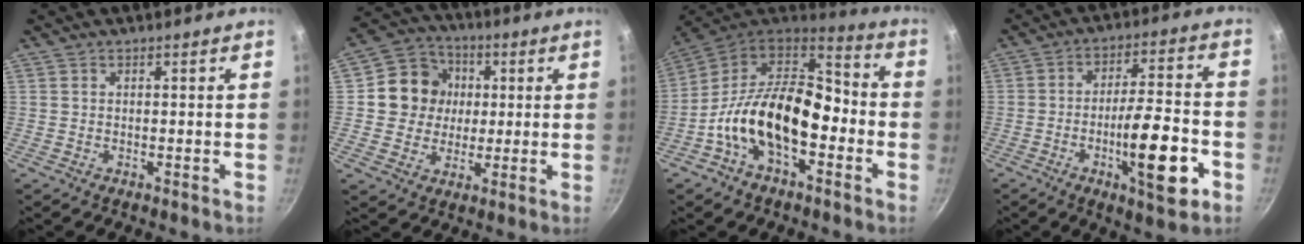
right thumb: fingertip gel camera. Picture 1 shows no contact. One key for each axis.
{"total": 11.4, "fx": 1.6, "fy": 10.5, "fz": 4.0, "tx": -0.032, "ty": 0.016, "tz": 0.016}
{"total": 20.0, "fx": -4.6, "fy": 11.8, "fz": 15.5, "tx": -0.251, "ty": 0.056, "tz": -0.095}
{"total": 15.2, "fx": -5.5, "fy": 4.2, "fz": 13.6, "tx": -0.196, "ty": 0.031, "tz": -0.081}